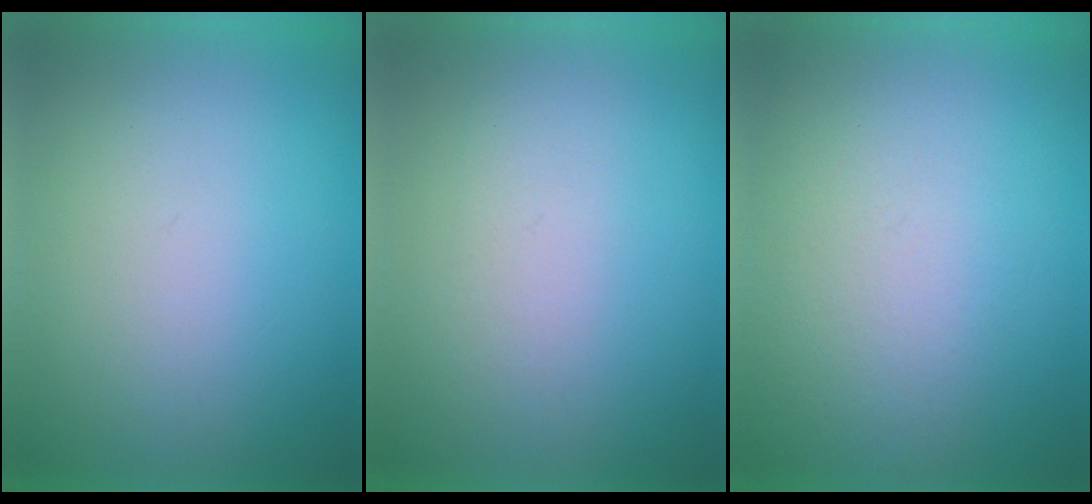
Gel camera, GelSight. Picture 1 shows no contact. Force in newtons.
{"total": 1.4}
{"total": 4.5}